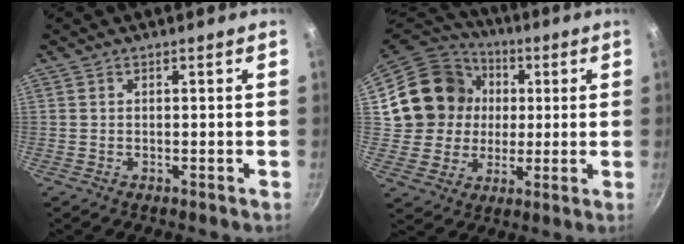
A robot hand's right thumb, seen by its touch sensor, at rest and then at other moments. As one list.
[{"total": 17.4, "force": [2.9, 16.0, 6.2], "torque": [-0.094, 0.022, 0.055]}]